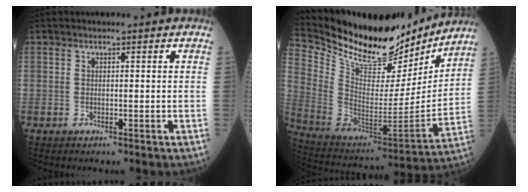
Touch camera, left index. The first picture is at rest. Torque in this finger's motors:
{"motor_torque": [0.95, -1.19, 0.07, 0.03]}